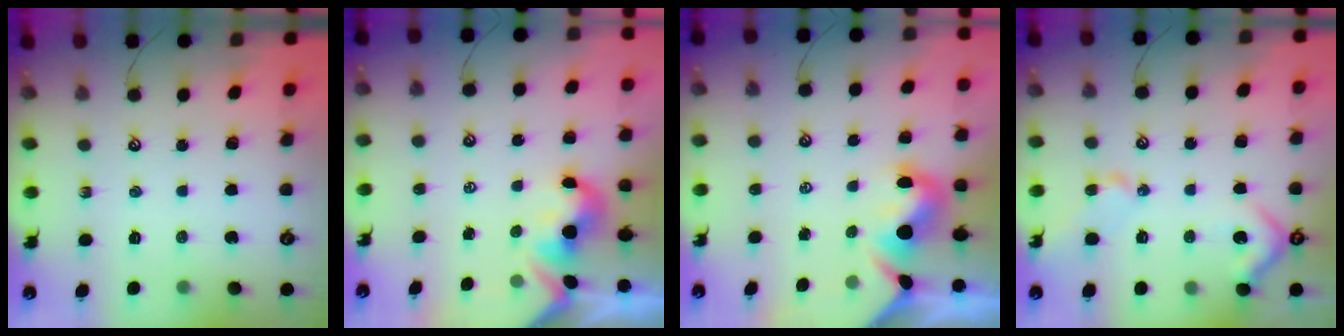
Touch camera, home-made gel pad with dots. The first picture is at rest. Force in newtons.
{"total": 1.9, "press": 1.8, "slide": 0.6}
{"total": 3.5, "press": 3.4, "slide": 0.9}
{"total": 6.8, "press": 6.8, "slide": 1.1}